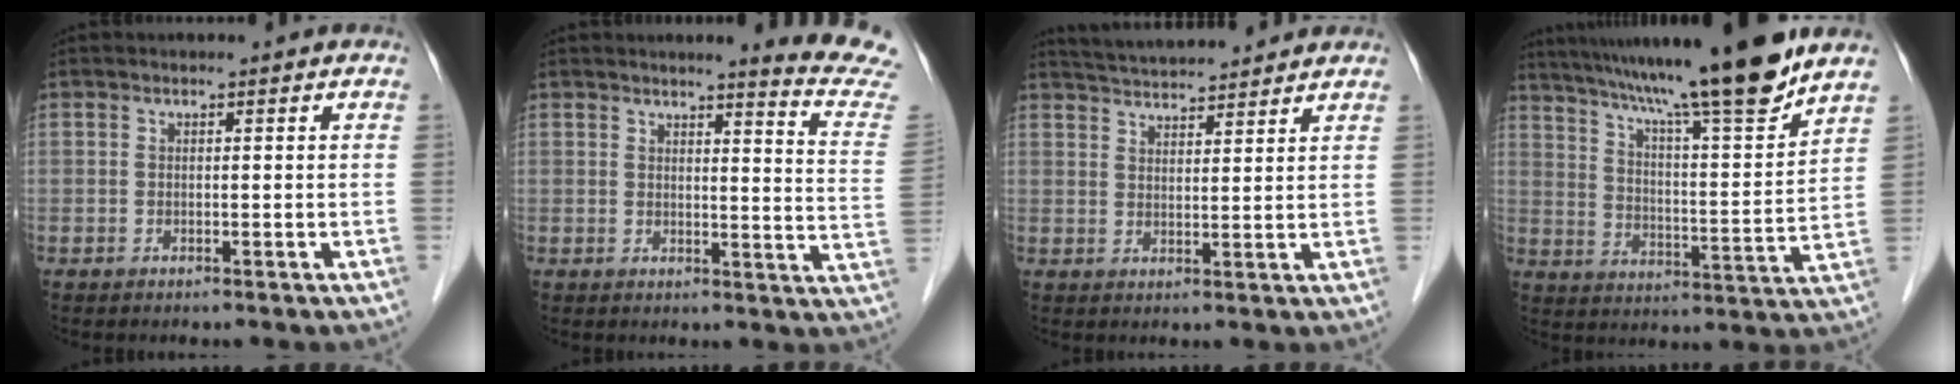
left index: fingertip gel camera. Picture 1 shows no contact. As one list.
[{"total": 11.1, "force": [10.5, -1.8, 3.2], "torque": [-0.033, -0.096, 0.098]}, {"total": 11.9, "force": [11.2, 1.0, 3.9], "torque": [-0.071, 0.024, 0.171]}, {"total": 19.9, "force": [16.3, -0.5, 11.4], "torque": [-0.185, -0.006, 0.253]}]